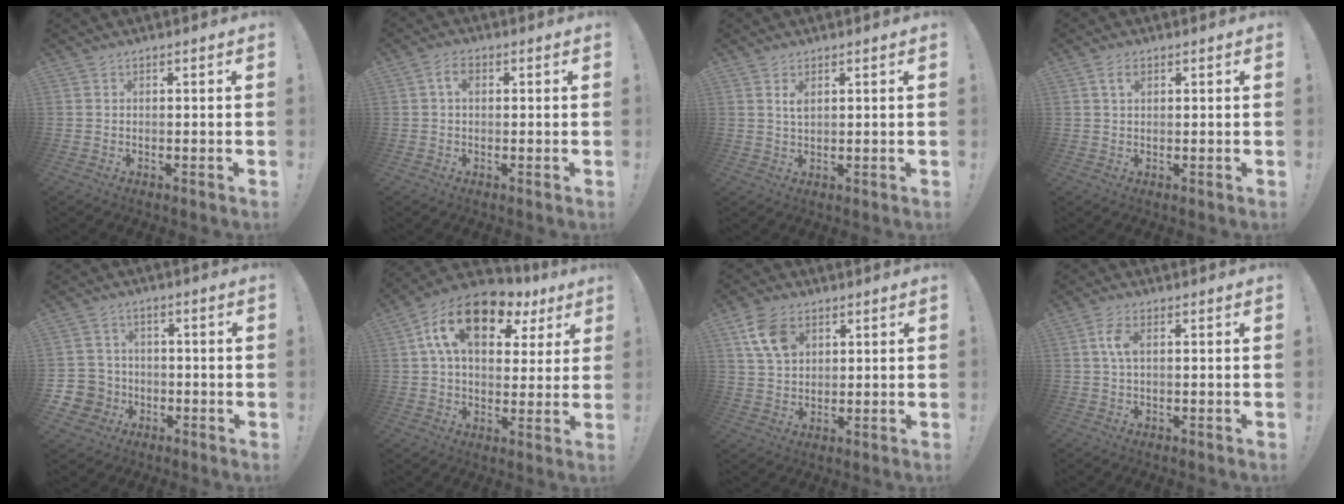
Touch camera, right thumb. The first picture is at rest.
{"total": 4.0, "force": [0.9, 2.4, 3.0], "torque": [-0.052, 0.007, 0.014]}
{"total": 2.5, "force": [1.2, 1.2, 1.9], "torque": [-0.031, -0.004, 0.020]}
{"total": 2.6, "force": [1.2, 1.5, 1.8], "torque": [-0.030, -0.001, 0.020]}
{"total": 7.3, "force": [-2.0, 6.9, 1.5], "torque": [-0.038, 0.018, -0.034]}
{"total": 17.4, "force": [8.1, 10.0, 11.8], "torque": [-0.201, -0.026, 0.142]}
{"total": 10.1, "force": [4.4, 7.1, 5.8], "torque": [-0.103, -0.007, 0.086]}
{"total": 4.7, "force": [0.8, 2.3, 4.1], "torque": [-0.084, 0.005, 0.012]}